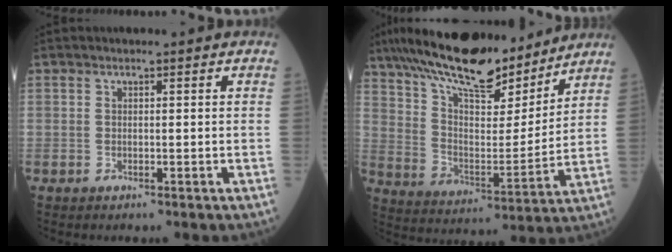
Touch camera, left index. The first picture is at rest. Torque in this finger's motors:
{"motor_torque": [0.98, -1.15, 1.05, 0.21]}